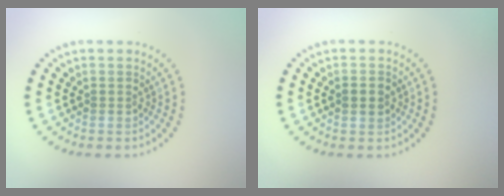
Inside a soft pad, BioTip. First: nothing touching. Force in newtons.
{"total": 1.1, "press": 1.1, "slide": 0.2}